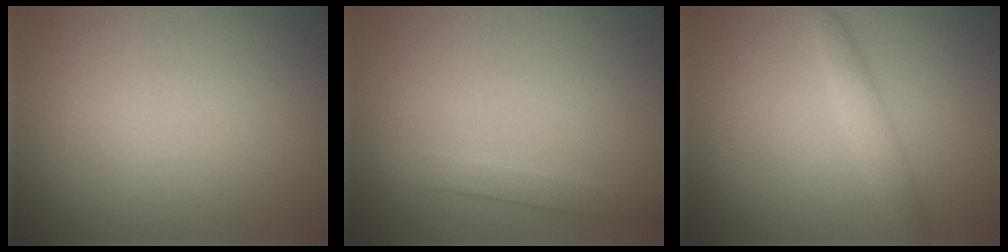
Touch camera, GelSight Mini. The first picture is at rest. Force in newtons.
{"total": 1.8, "press": 1.8, "slide": 0.1}
{"total": 2.0, "press": 2.0, "slide": 0.1}